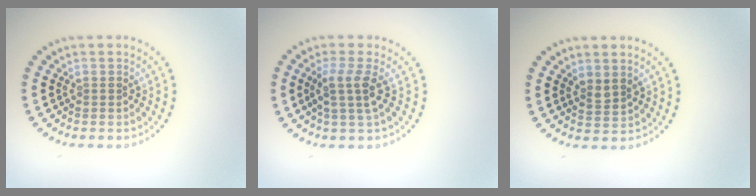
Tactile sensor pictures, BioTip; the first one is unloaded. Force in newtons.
{"total": 2.6, "press": 2.0, "slide": 1.6}
{"total": 1.5, "press": 1.3, "slide": 0.7}